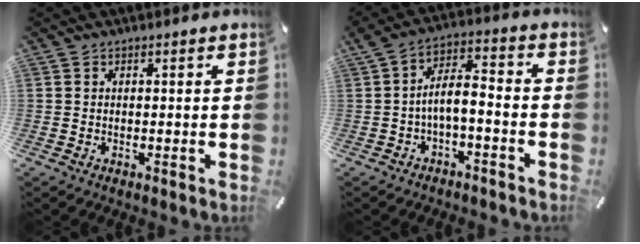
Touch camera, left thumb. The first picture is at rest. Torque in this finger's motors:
{"motor_torque": [1.14, 1.71, 0.60, -0.35, 0.14]}